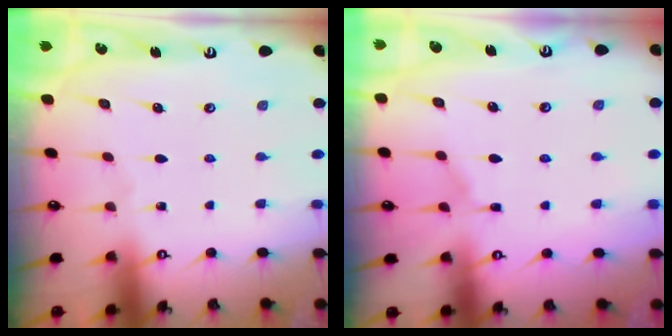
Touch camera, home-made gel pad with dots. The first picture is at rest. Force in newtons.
{"total": 4.9, "press": 4.8, "slide": 0.6}